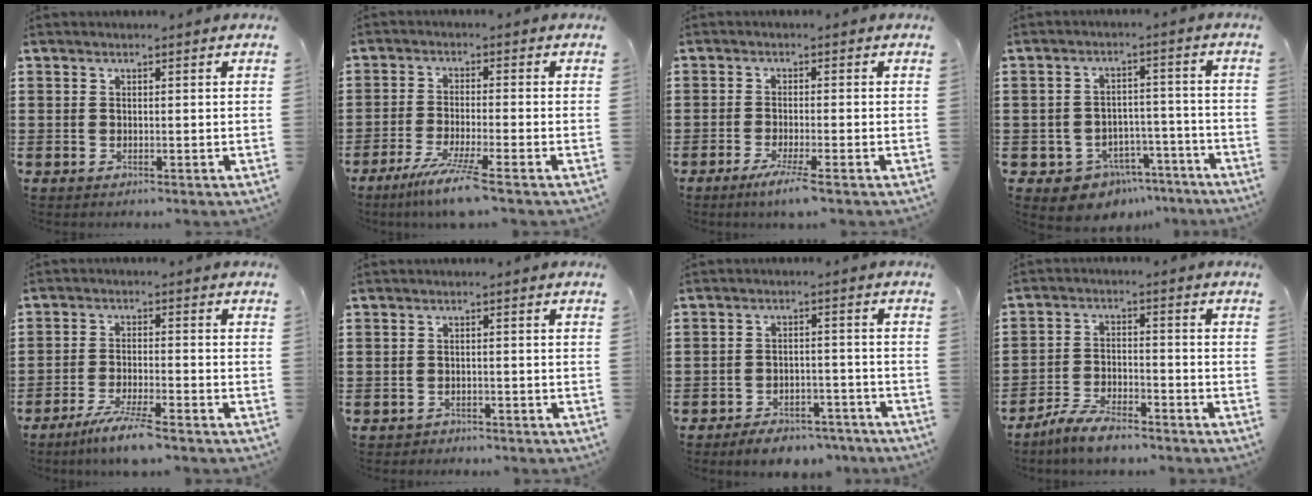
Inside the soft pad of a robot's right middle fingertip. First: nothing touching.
{"total": 6.0, "force": [-4.6, -0.3, 3.9], "torque": [-0.081, -0.019, -0.085]}
{"total": 3.5, "force": [-2.3, -0.1, 2.6], "torque": [-0.049, -0.009, -0.041]}
{"total": 5.0, "force": [-4.1, 2.8, 0.6], "torque": [-0.019, 0.020, -0.081]}
{"total": 5.6, "force": [-4.6, 0.1, 3.1], "torque": [-0.069, -0.015, -0.086]}
{"total": 1.3, "force": [-1.2, 0.5, -0.1], "torque": [-0.003, 0.002, -0.027]}
{"total": 4.2, "force": [-4.1, 0.9, 0.5], "torque": [-0.011, 0.012, -0.084]}
{"total": 5.8, "force": [-5.2, 1.1, 2.3], "torque": [-0.058, 0.001, -0.103]}